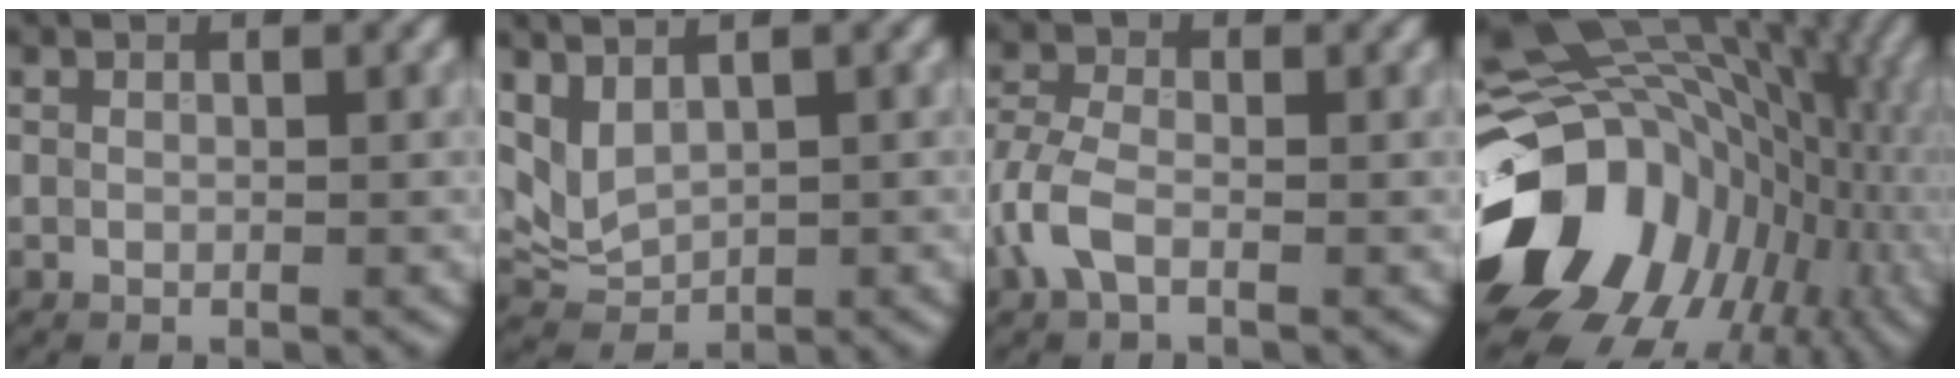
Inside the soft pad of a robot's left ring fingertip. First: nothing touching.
{"total": 2.7, "force": [1.5, 1.5, 1.7], "torque": [-0.043, -0.003, 0.040]}
{"total": 3.5, "force": [-1.4, 1.9, 2.5], "torque": [-0.064, 0.005, -0.042]}
{"total": 18.4, "force": [-4.3, 14.1, 11.0], "torque": [-0.196, -0.031, -0.045]}